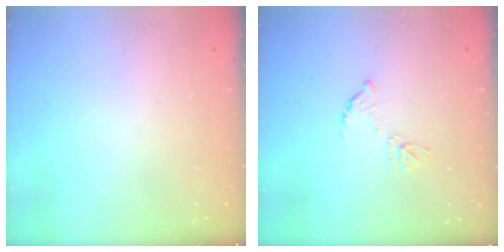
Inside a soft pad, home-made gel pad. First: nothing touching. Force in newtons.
{"total": 6.9, "press": 6.8, "slide": 0.3}